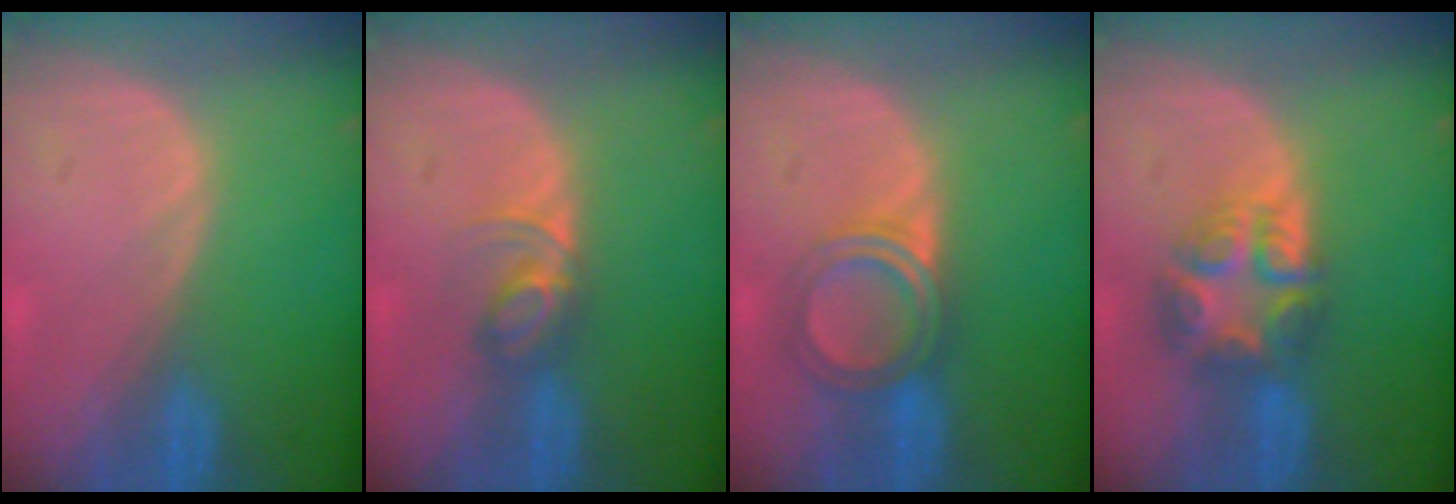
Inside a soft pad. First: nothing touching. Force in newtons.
{"total": 3.9, "press": 3.8, "slide": 0.5}
{"total": 5.0, "press": 5.0, "slide": 0.4}
{"total": 7.7, "press": 6.7, "slide": 3.7}